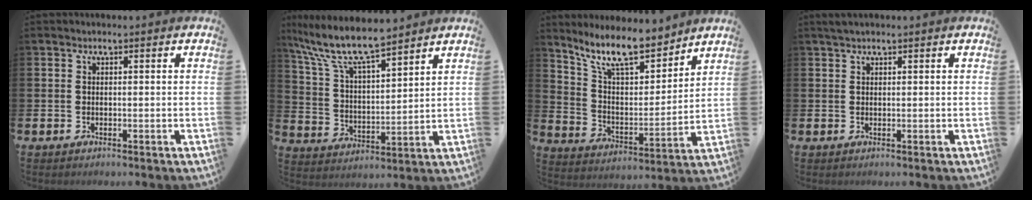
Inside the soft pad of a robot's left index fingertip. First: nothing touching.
{"total": 9.6, "force": [8.5, 1.7, 4.0], "torque": [-0.116, -0.046, 0.150]}
{"total": 11.7, "force": [9.9, 3.4, 5.1], "torque": [-0.135, -0.054, 0.179]}
{"total": 1.2, "force": [1.1, 0.2, 0.6], "torque": [-0.010, 0.003, 0.018]}